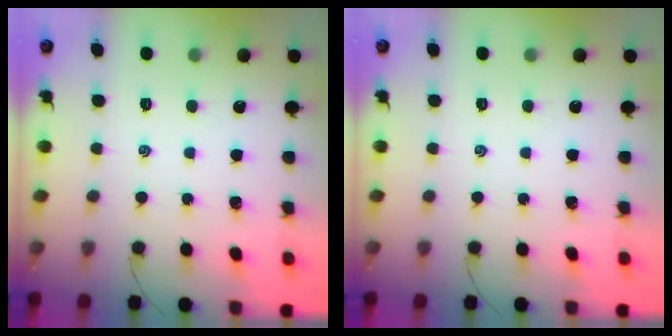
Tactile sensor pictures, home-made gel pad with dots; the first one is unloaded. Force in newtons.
{"total": 0.0}